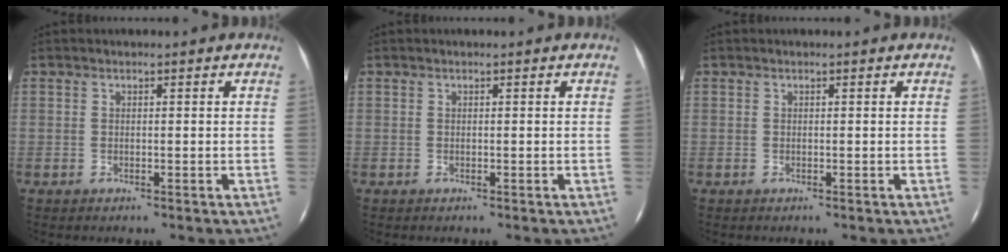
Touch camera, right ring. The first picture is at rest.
{"total": 0.0}
{"total": 0.0}